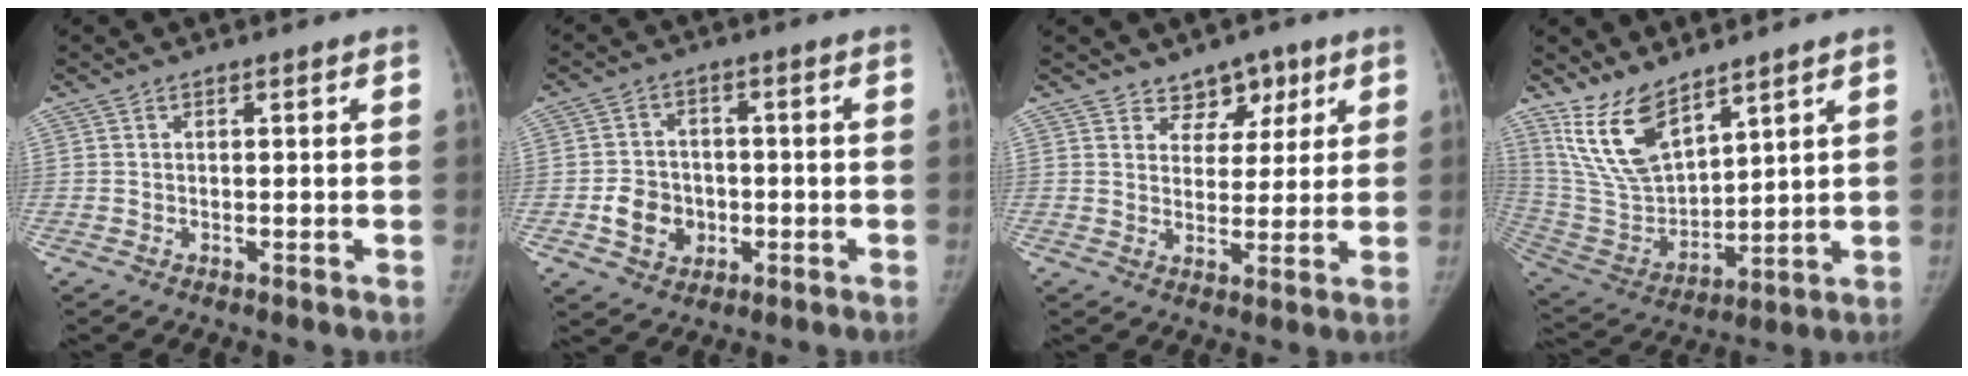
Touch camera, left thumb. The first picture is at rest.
{"total": 7.7, "force": [-2.0, 6.6, 3.4], "torque": [-0.031, 0.013, -0.031]}
{"total": 5.9, "force": [3.8, 4.2, 1.5], "torque": [0.021, -0.019, 0.059]}
{"total": 13.8, "force": [9.8, 5.8, 7.9], "torque": [-0.124, -0.056, 0.216]}